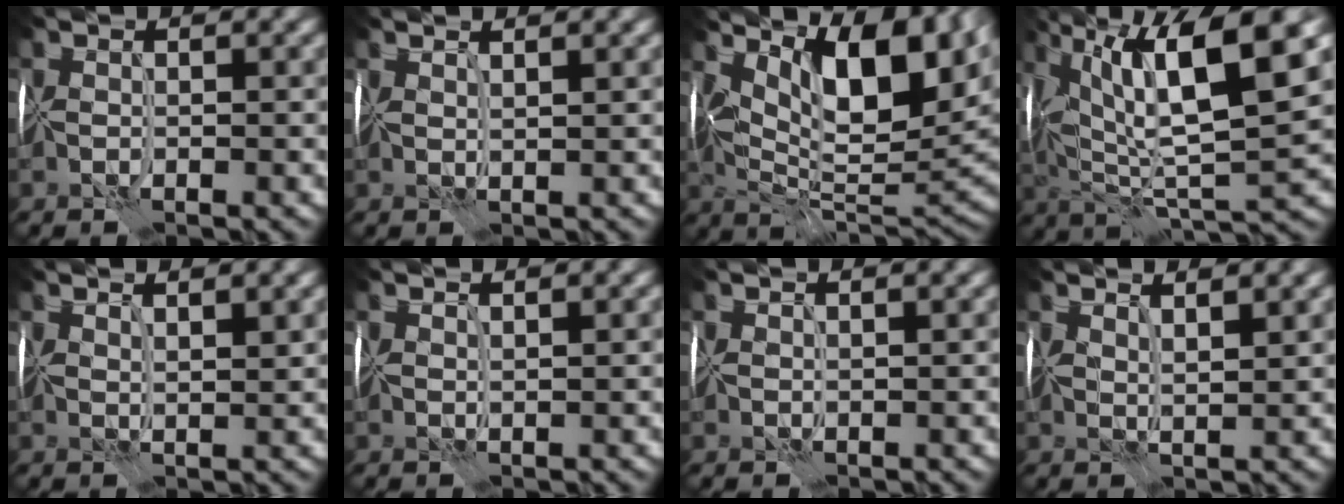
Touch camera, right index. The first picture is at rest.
{"total": 1.8, "force": [1.8, -0.2, 0.4], "torque": [0.002, 0.010, 0.033]}
{"total": 12.0, "force": [5.5, 5.0, 9.5], "torque": [-0.138, 0.004, 0.094]}
{"total": 11.4, "force": [5.5, 2.8, 9.6], "torque": [-0.175, 0.021, 0.104]}
{"total": 2.8, "force": [2.5, 0.1, 1.3], "torque": [-0.009, 0.011, 0.044]}
{"total": 1.6, "force": [1.6, -0.3, 0.2], "torque": [0.005, 0.009, 0.030]}
{"total": 1.9, "force": [1.7, 0.2, 0.8], "torque": [-0.004, 0.009, 0.026]}
{"total": 3.2, "force": [2.9, 0.2, 1.3], "torque": [0.000, 0.014, 0.047]}